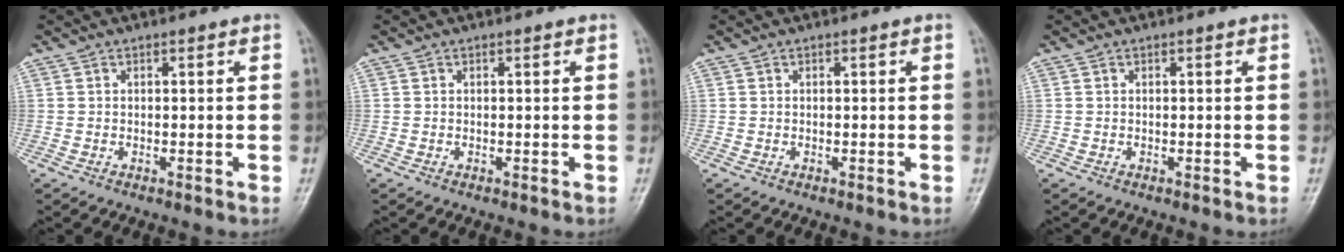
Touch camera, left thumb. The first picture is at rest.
{"total": 0.0}
{"total": 0.0}
{"total": 0.0}